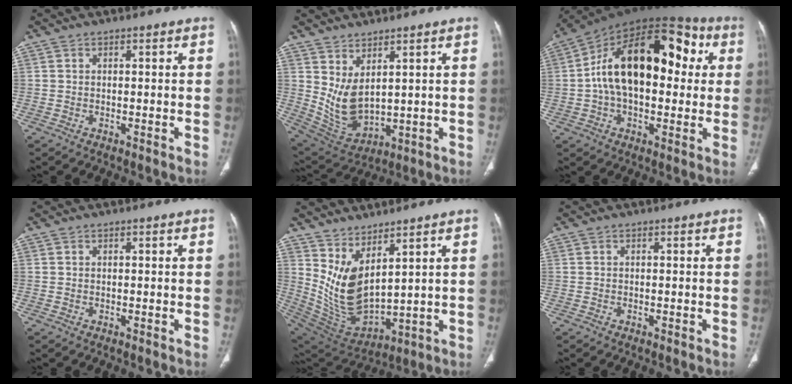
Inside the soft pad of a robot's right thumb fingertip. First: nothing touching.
{"total": 8.8, "force": [2.9, 4.5, 7.0], "torque": [-0.121, -0.033, 0.082]}
{"total": 23.7, "force": [3.2, 13.7, 19.0], "torque": [-0.285, 0.043, 0.037]}
{"total": 0.0}
{"total": 12.4, "force": [5.8, 5.1, 9.7], "torque": [-0.178, -0.053, 0.145]}
{"total": 0.0}